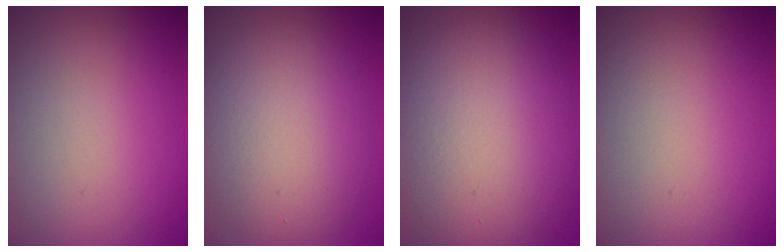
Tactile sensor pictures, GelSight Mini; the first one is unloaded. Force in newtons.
{"total": 6.5, "press": 6.5, "slide": 0.6}
{"total": 10.3, "press": 10.3, "slide": 0.2}
{"total": 0.0}